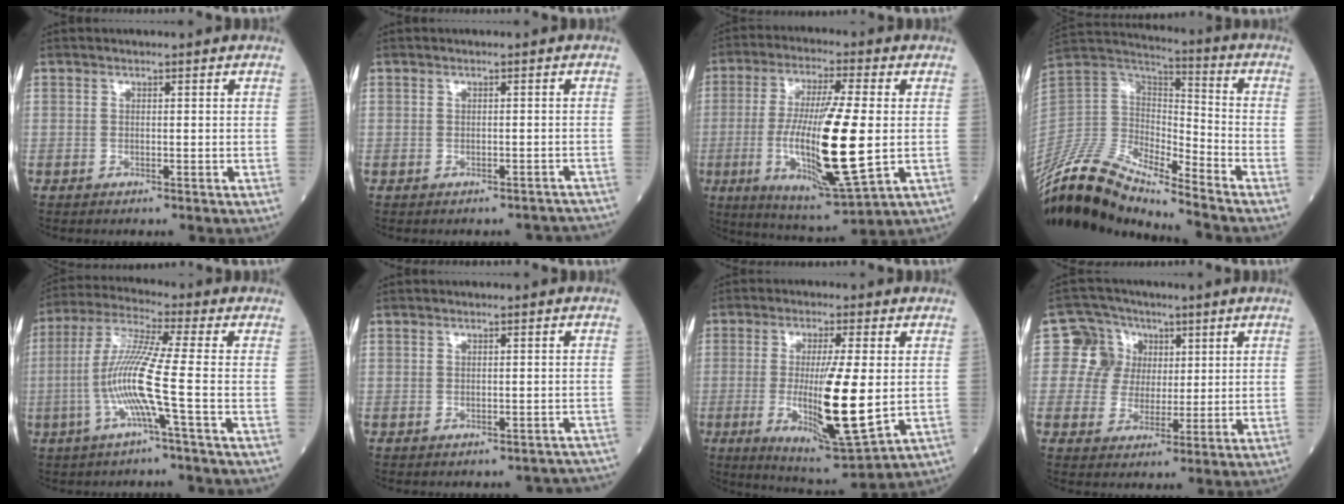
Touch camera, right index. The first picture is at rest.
{"total": 3.8, "force": [-3.5, 1.1, 0.6], "torque": [0.002, 0.002, -0.034]}
{"total": 17.4, "force": [-1.8, 2.0, 17.2], "torque": [-0.324, -0.021, -0.026]}
{"total": 17.3, "force": [-15.2, 2.4, 8.0], "torque": [-0.167, 0.026, -0.294]}
{"total": 10.3, "force": [-2.6, -1.1, 9.9], "torque": [-0.206, 0.002, -0.060]}
{"total": 4.6, "force": [-4.3, 1.4, 0.6], "torque": [0.006, 0.009, -0.039]}
{"total": 13.9, "force": [-1.2, 1.4, 13.8], "torque": [-0.245, -0.031, -0.012]}
{"total": 6.9, "force": [1.8, 6.7, 0.7], "torque": [-0.007, 0.026, 0.031]}